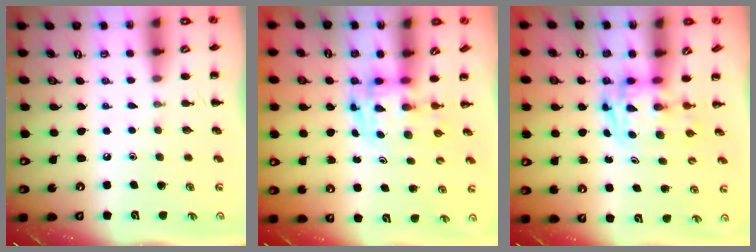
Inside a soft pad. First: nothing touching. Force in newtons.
{"total": 3.4, "press": 3.3, "slide": 0.6}
{"total": 2.8, "press": 2.7, "slide": 0.5}